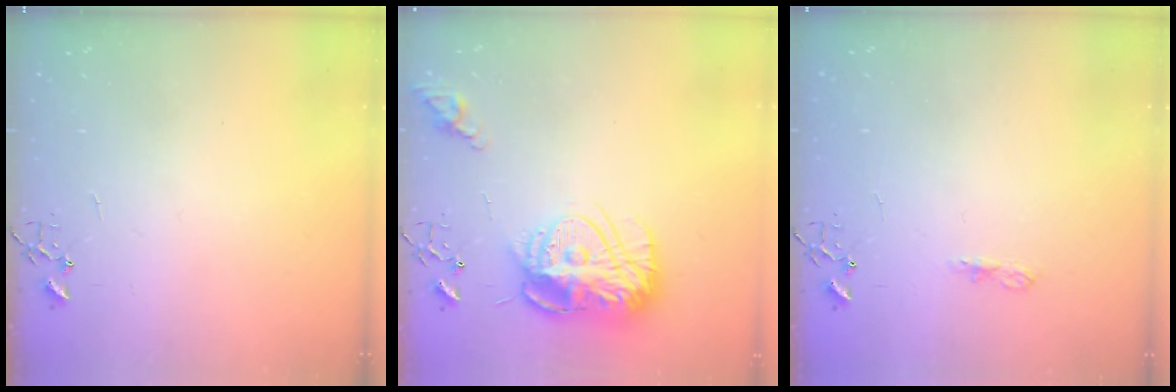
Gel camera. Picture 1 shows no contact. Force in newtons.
{"total": 17.2, "press": 17.2, "slide": 1.4}
{"total": 6.2, "press": 6.2, "slide": 0.8}